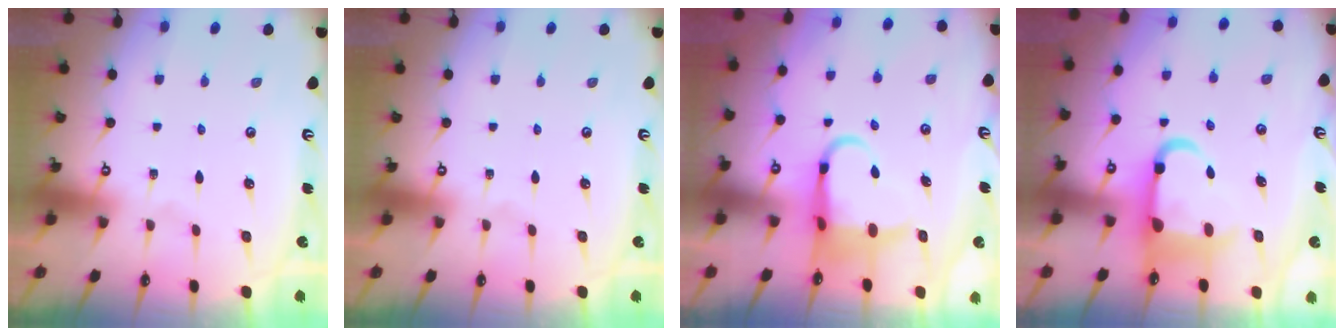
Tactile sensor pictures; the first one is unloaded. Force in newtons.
{"total": 0.0}
{"total": 7.0, "press": 6.9, "slide": 1.2}
{"total": 8.8, "press": 8.4, "slide": 2.4}